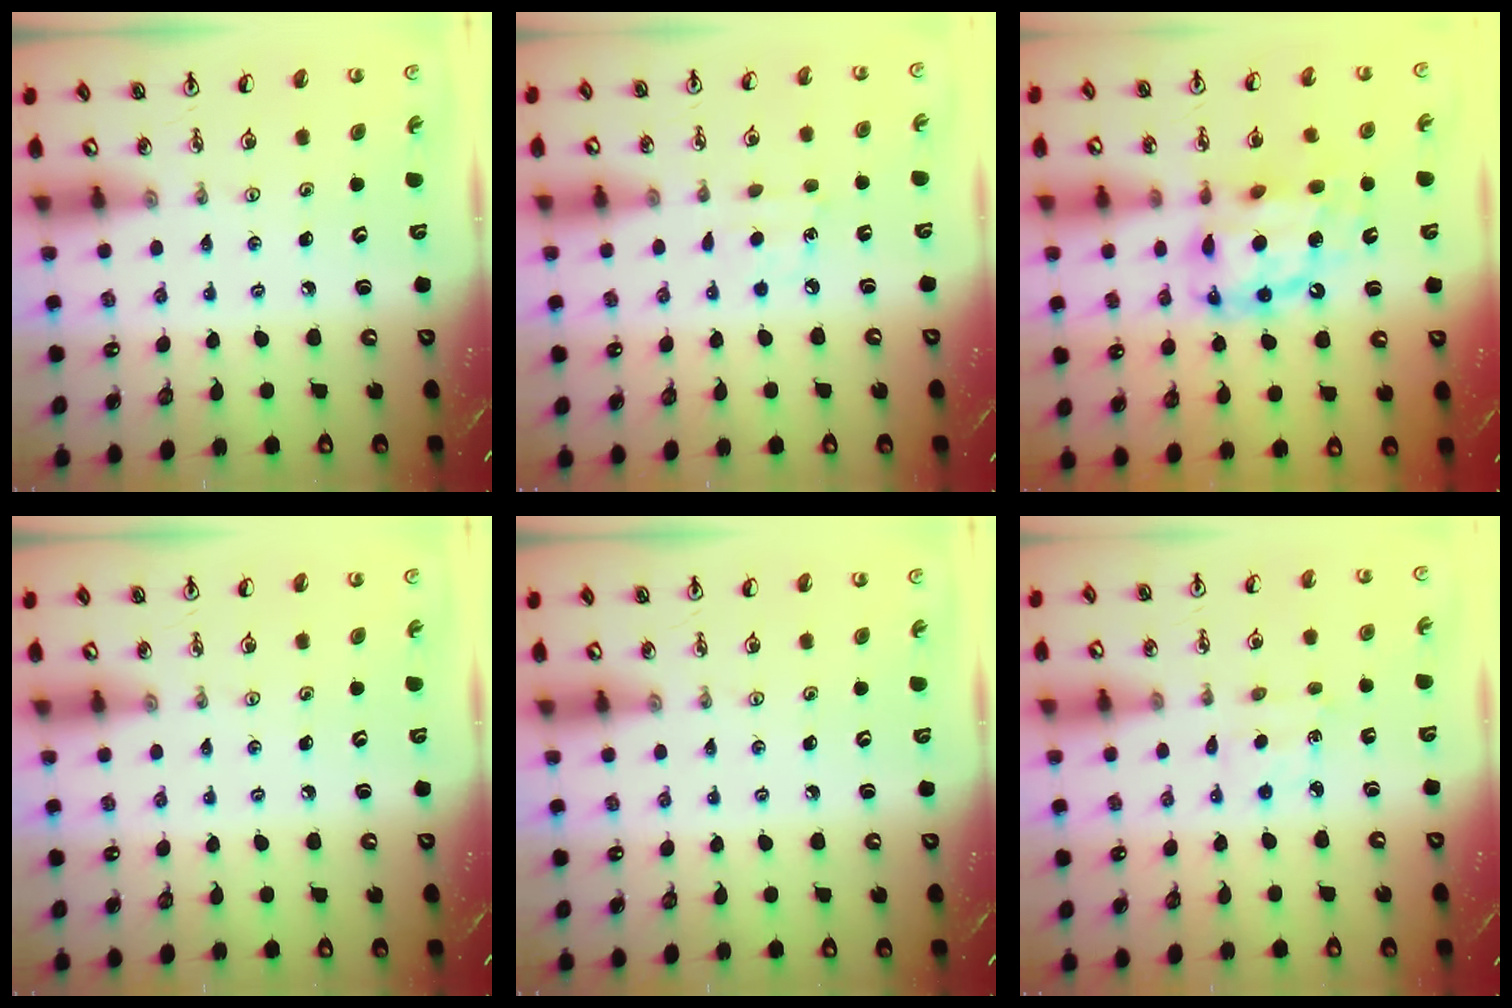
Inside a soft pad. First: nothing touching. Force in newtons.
{"total": 6.4, "press": 6.3, "slide": 0.7}
{"total": 13.1, "press": 13.0, "slide": 1.1}
{"total": 0.0}
{"total": 0.0}
{"total": 3.4, "press": 3.4, "slide": 0.5}